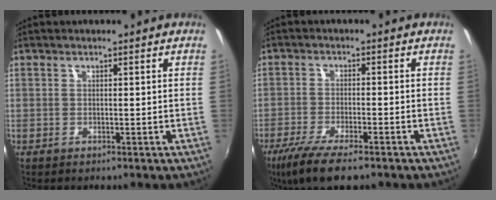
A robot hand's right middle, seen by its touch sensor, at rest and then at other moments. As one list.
[{"total": 10.7, "force": [-7.5, 2.6, 7.2], "torque": [-0.167, -0.036, -0.134]}]